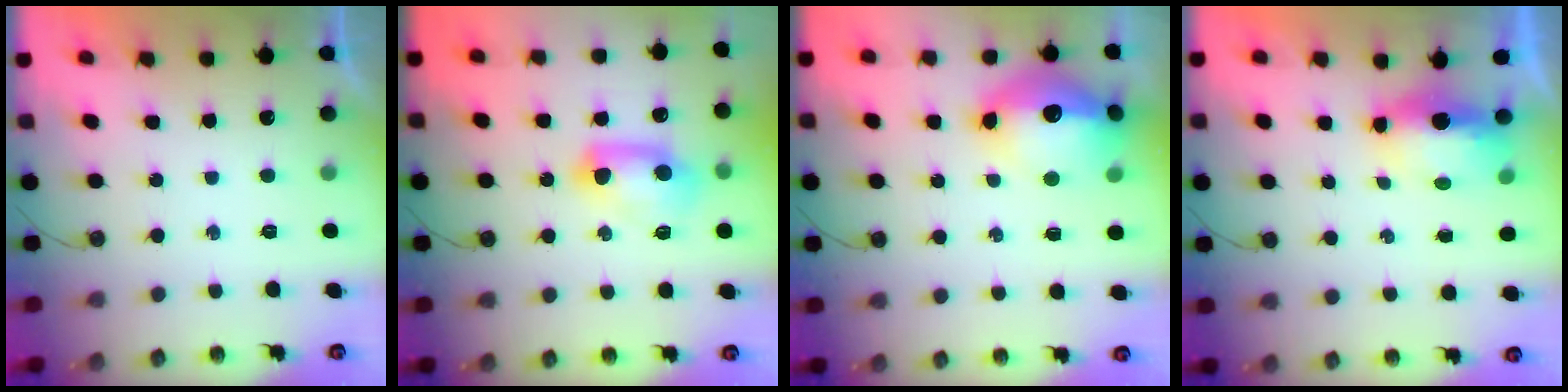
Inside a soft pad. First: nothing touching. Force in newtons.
{"total": 17.6, "press": 12.2, "slide": 12.7}
{"total": 16.2, "press": 16.1, "slide": 1.5}
{"total": 15.0, "press": 9.1, "slide": 11.9}